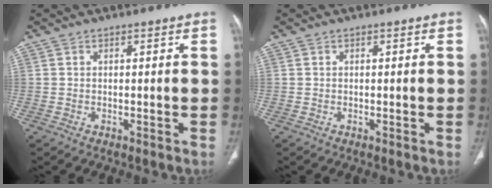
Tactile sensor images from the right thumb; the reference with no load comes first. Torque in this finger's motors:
{"motor_torque": [0.25, 0.25, -0.09, -0.03, 0.03]}